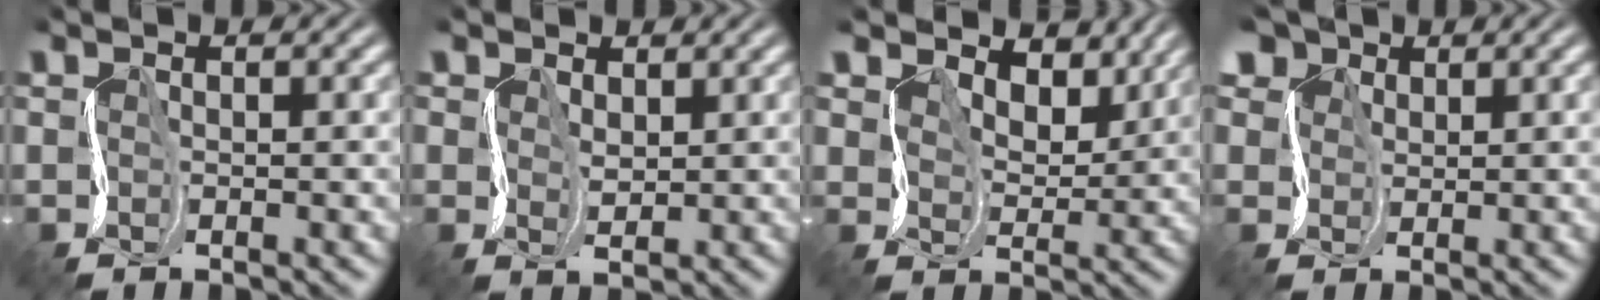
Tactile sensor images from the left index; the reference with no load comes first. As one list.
[{"total": 1.6, "force": [0.8, 1.2, 0.6], "torque": [-0.021, 0.006, 0.010]}, {"total": 6.2, "force": [4.3, 3.6, 2.7], "torque": [-0.054, 0.004, 0.058]}, {"total": 8.7, "force": [5.1, 6.0, 3.5], "torque": [-0.081, 0.036, 0.063]}]